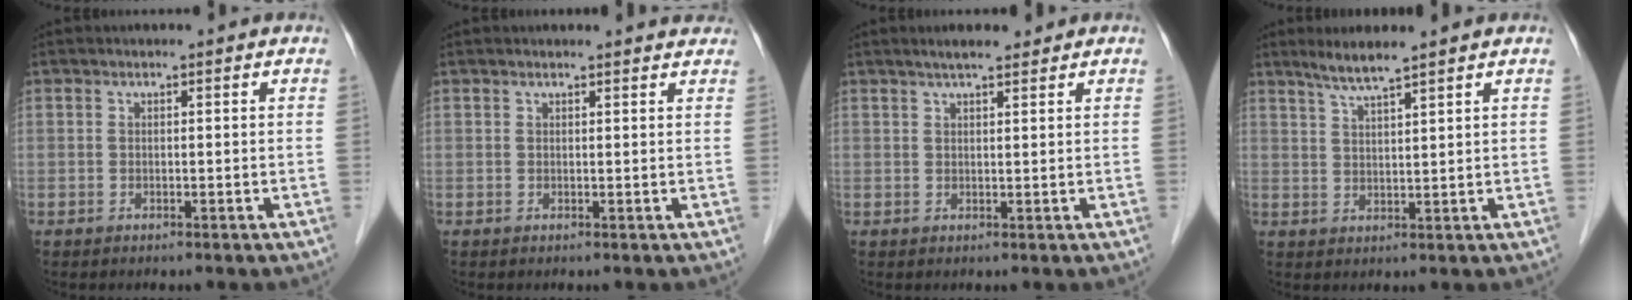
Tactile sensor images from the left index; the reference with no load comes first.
{"total": 2.3, "force": [2.3, 0.3, 0.1], "torque": [-0.009, 0.003, 0.018]}
{"total": 3.6, "force": [2.8, 0.8, 2.1], "torque": [-0.037, 0.011, 0.046]}
{"total": 4.3, "force": [3.5, -0.5, 2.5], "torque": [-0.054, 0.000, 0.069]}